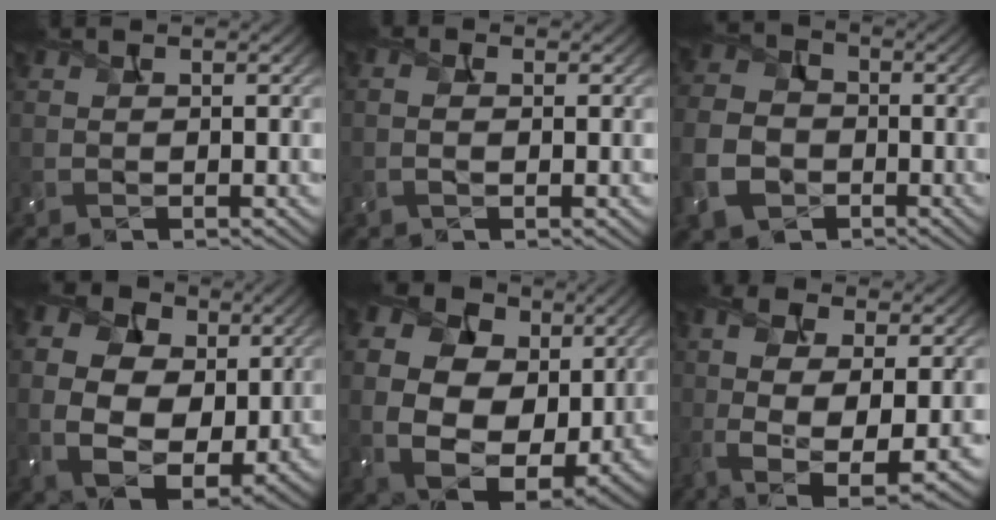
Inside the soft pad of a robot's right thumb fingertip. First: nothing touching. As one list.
[{"total": 1.6, "force": [-0.1, 0.6, 1.5], "torque": [-0.029, 0.001, -0.006]}, {"total": 8.2, "force": [-3.3, 6.3, 4.0], "torque": [-0.119, -0.024, -0.073]}, {"total": 12.5, "force": [1.7, 8.9, 8.7], "torque": [-0.205, 0.001, 0.041]}, {"total": 16.0, "force": [2.9, 11.6, 10.6], "torque": [-0.233, 0.011, 0.067]}, {"total": 9.4, "force": [-1.2, 3.8, 8.6], "torque": [-0.192, -0.005, -0.018]}]